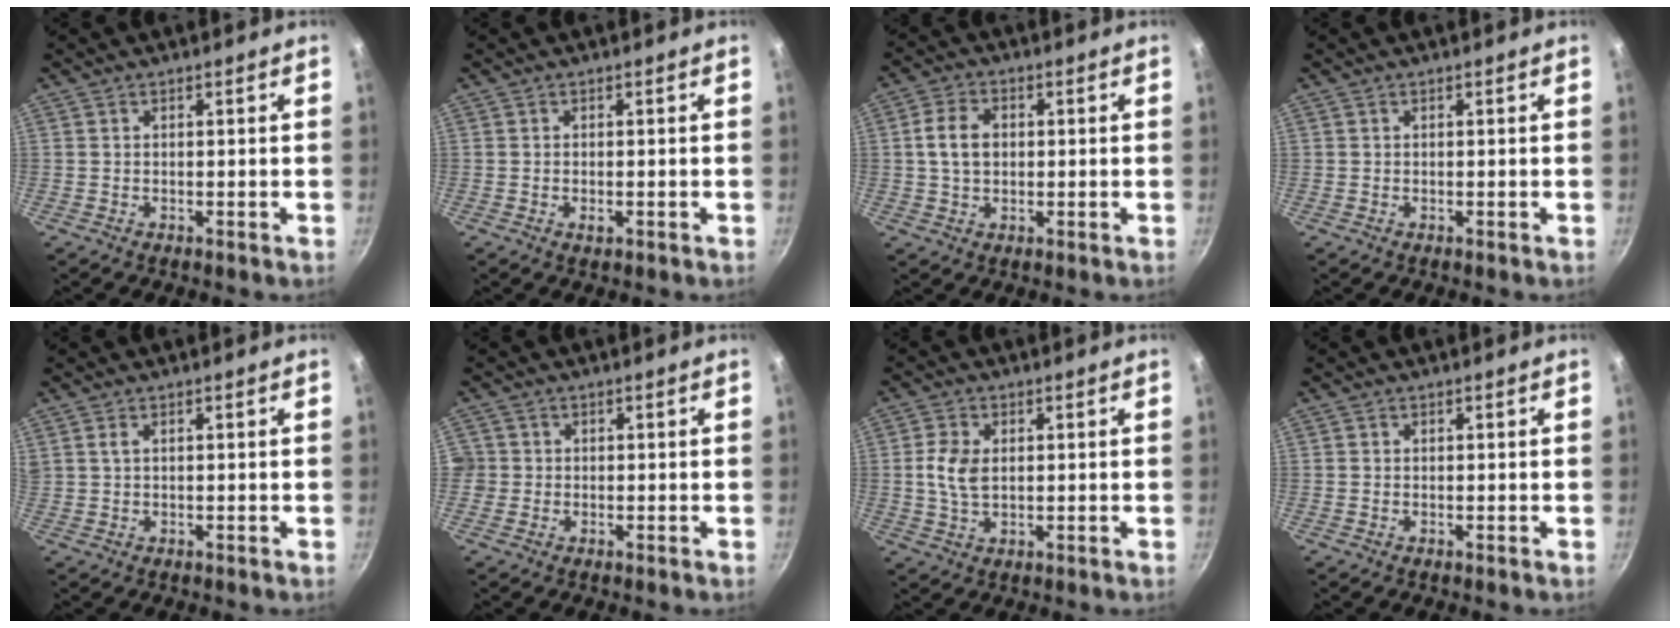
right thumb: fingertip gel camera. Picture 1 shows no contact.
{"total": 1.4, "force": [-0.4, 0.8, 1.1], "torque": [-0.019, 0.000, -0.007]}
{"total": 6.3, "force": [0.5, 4.6, 4.3], "torque": [-0.070, 0.010, 0.006]}
{"total": 0.0}
{"total": 1.2, "force": [0.5, 0.6, 0.9], "torque": [-0.017, 0.002, 0.011]}
{"total": 2.5, "force": [-0.4, 2.4, 0.4], "torque": [0.008, 0.008, -0.010]}
{"total": 5.9, "force": [0.6, 3.8, 4.4], "torque": [-0.080, 0.003, 0.013]}
{"total": 0.0}